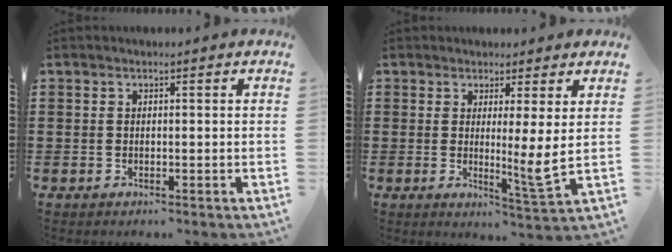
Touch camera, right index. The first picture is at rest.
{"total": 5.5, "force": [1.7, -0.6, 5.3], "torque": [-0.088, -0.029, 0.026]}